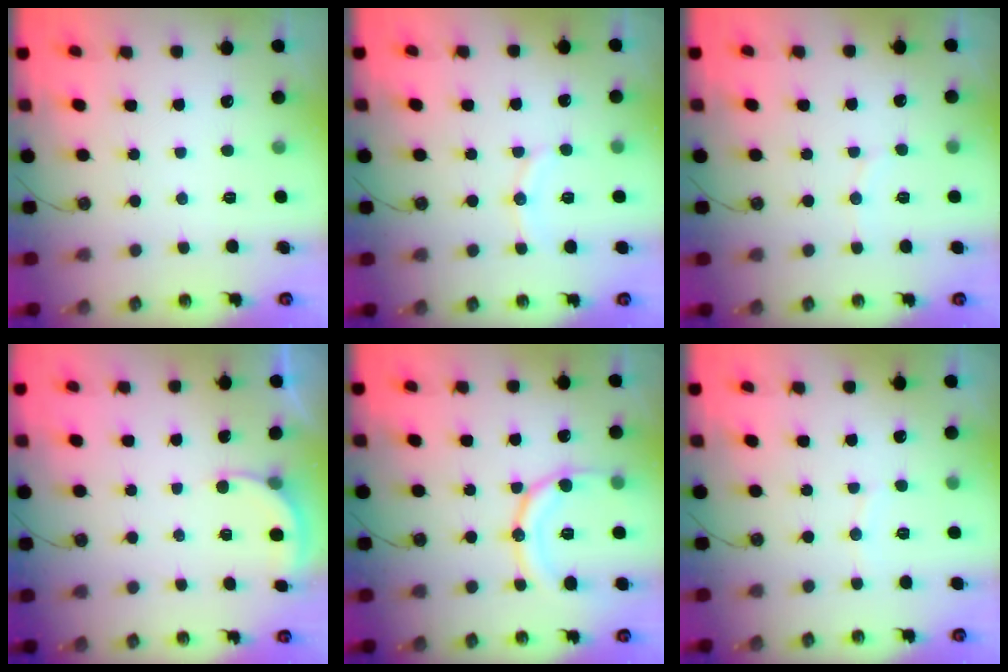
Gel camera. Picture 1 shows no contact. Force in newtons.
{"total": 6.9, "press": 6.7, "slide": 1.8}
{"total": 2.9, "press": 2.9, "slide": 0.3}
{"total": 2.9, "press": 2.9, "slide": 0.3}
{"total": 13.9, "press": 13.9, "slide": 1.5}
{"total": 2.8, "press": 2.8, "slide": 0.3}